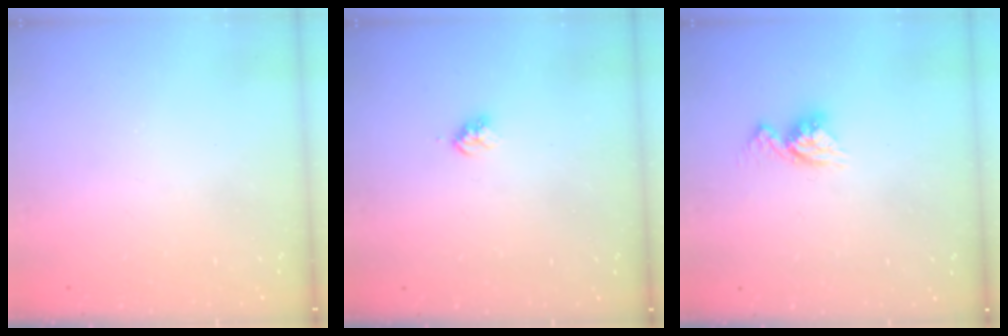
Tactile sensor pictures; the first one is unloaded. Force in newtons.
{"total": 3.1, "press": 3.1, "slide": 0.4}
{"total": 9.2, "press": 9.2, "slide": 0.8}